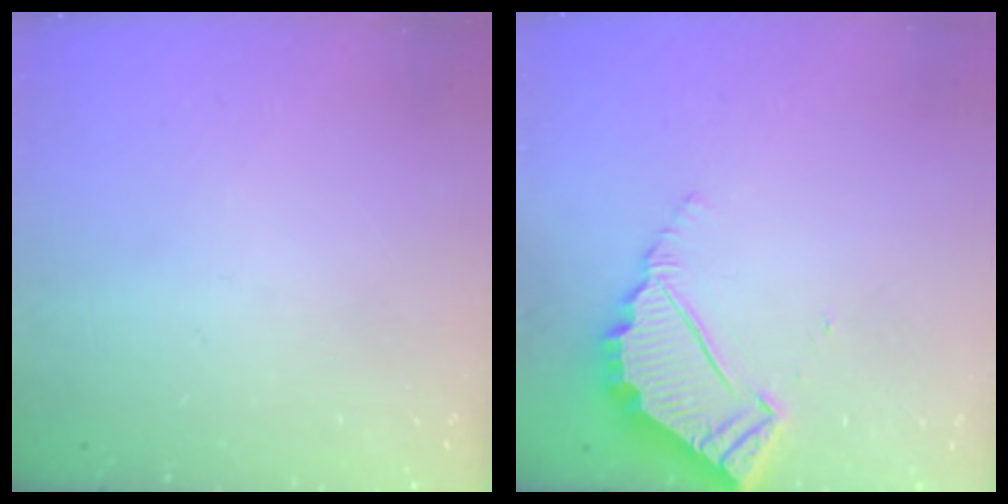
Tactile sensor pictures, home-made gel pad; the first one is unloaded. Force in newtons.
{"total": 4.9, "press": 4.9, "slide": 0.2}